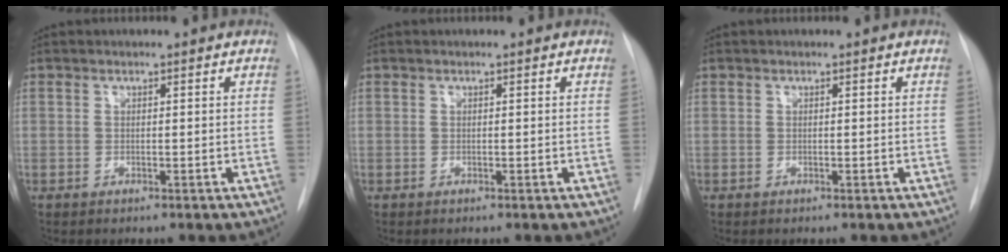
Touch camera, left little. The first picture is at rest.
{"total": 0.0}
{"total": 0.0}